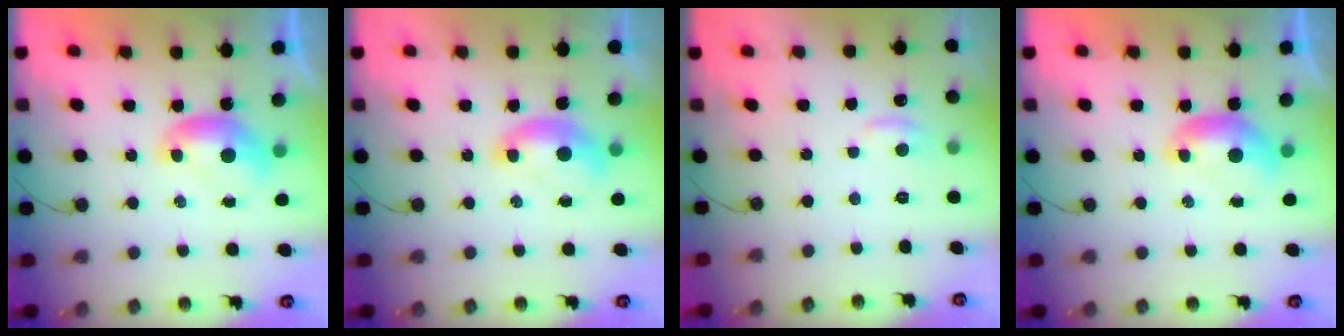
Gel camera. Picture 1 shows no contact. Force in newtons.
{"total": 1.5, "press": 1.3, "slide": 0.7}
{"total": 1.0, "press": 0.7, "slide": 0.7}
{"total": 0.0}